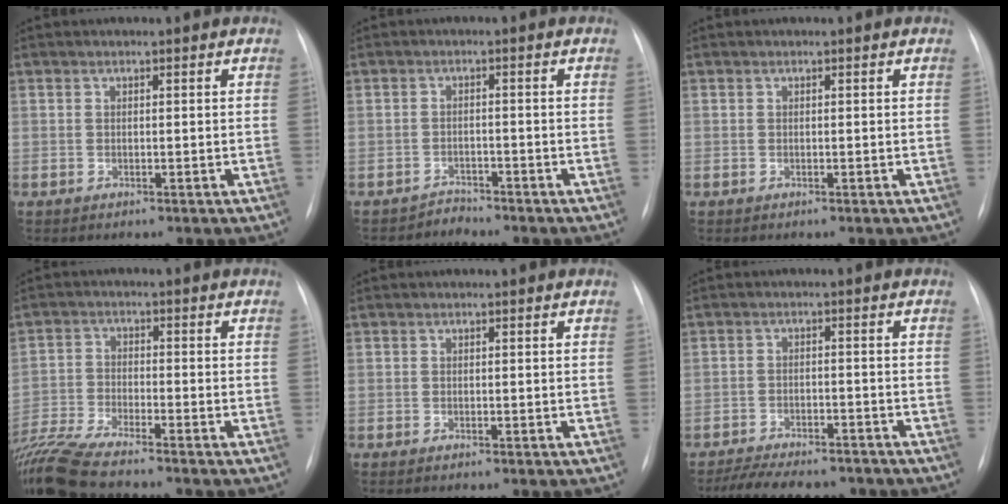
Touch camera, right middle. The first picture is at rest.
{"total": 1.9, "force": [-1.6, 0.2, -1.0], "torque": [0.029, -0.007, -0.026]}
{"total": 0.0}
{"total": 10.6, "force": [-9.5, -0.5, 4.5], "torque": [-0.088, -0.018, -0.170]}
{"total": 0.8, "force": [-0.6, 0.1, 0.5], "torque": [-0.003, -0.001, -0.003]}
{"total": 12.7, "force": [-11.1, 3.8, 5.1], "torque": [-0.087, 0.005, -0.152]}